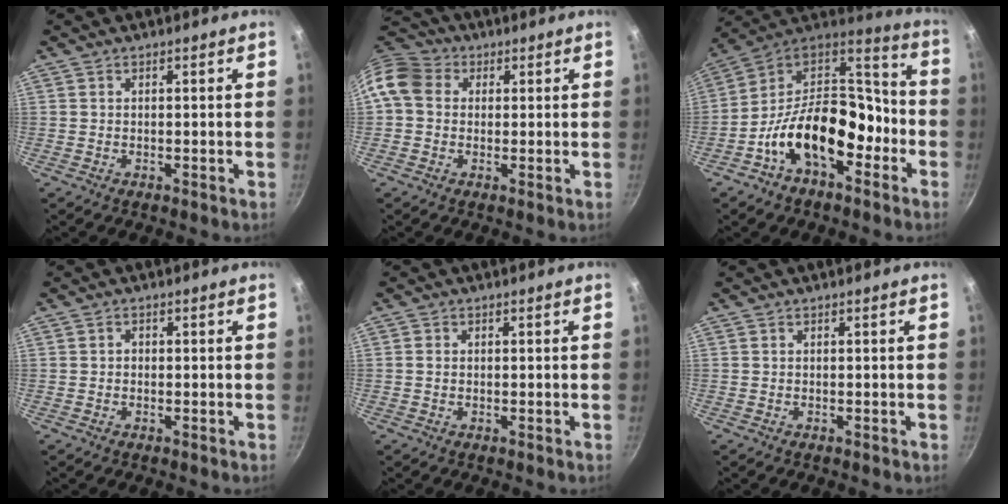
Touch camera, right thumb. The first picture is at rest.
{"total": 9.4, "force": [1.4, 7.9, 4.9], "torque": [-0.078, 0.018, 0.007]}
{"total": 20.0, "force": [-7.4, 12.0, 14.2], "torque": [-0.197, 0.082, -0.139]}
{"total": 0.8, "force": [-0.1, 0.7, 0.4], "torque": [-0.005, 0.004, -0.002]}
{"total": 1.0, "force": [0.0, 0.9, 0.4], "torque": [-0.007, 0.003, -0.001]}
{"total": 0.0}